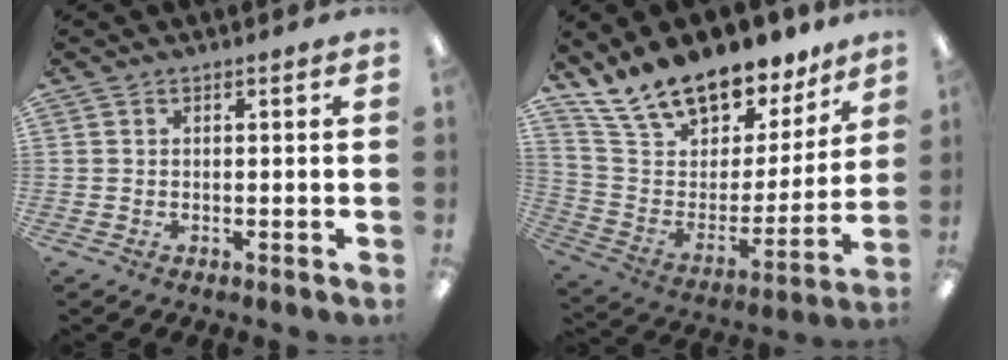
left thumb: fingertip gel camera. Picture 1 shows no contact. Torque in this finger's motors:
{"motor_torque": [1.09, 1.11, 1.49, -1.28, 0.17]}